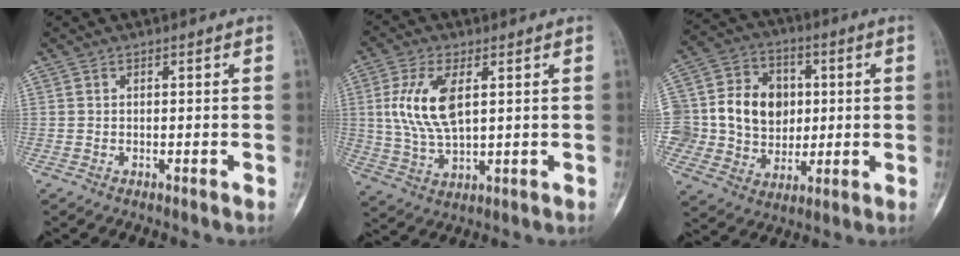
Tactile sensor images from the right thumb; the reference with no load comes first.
{"total": 11.2, "force": [2.6, 5.5, 9.4], "torque": [-0.192, -0.007, 0.055]}
{"total": 19.5, "force": [1.9, 16.8, 9.7], "torque": [-0.146, 0.035, 0.050]}